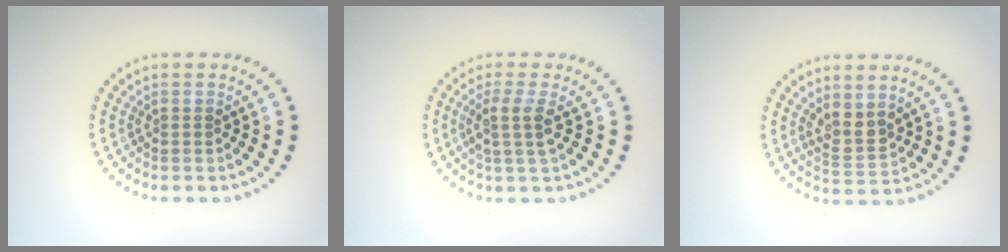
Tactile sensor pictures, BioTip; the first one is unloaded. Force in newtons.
{"total": 2.3, "press": 1.9, "slide": 1.3}
{"total": 2.4, "press": 2.0, "slide": 1.3}